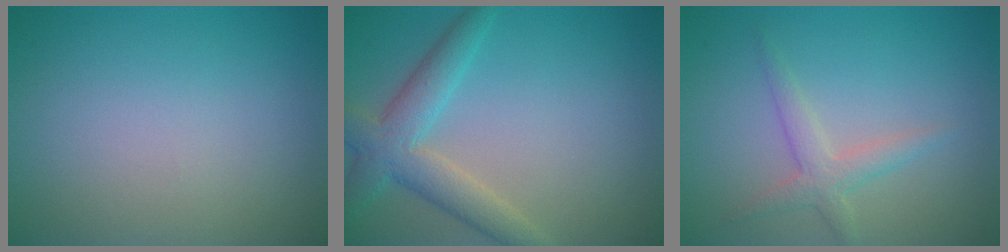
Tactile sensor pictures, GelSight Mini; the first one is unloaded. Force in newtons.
{"total": 4.5, "press": 4.5, "slide": 0.2}
{"total": 2.2, "press": 2.2, "slide": 0.1}